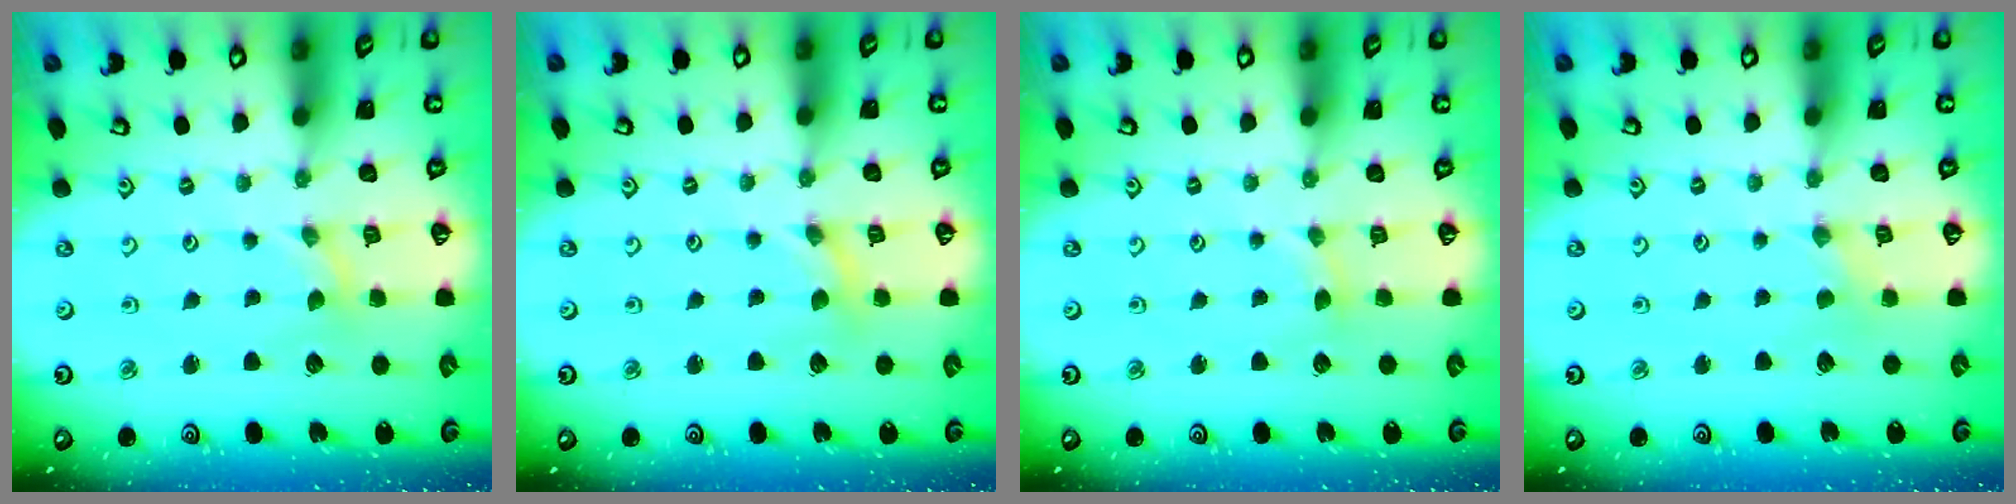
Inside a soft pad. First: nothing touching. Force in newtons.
{"total": 0.0}
{"total": 2.3, "press": 2.3, "slide": 0.3}
{"total": 0.0}